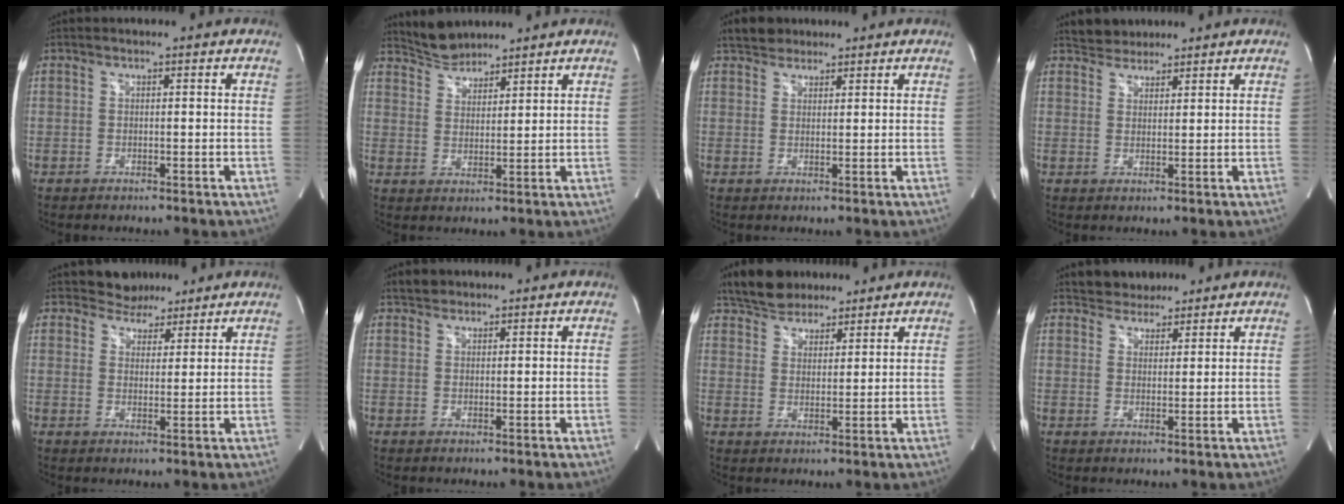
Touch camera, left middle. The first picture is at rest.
{"total": 4.6, "force": [4.5, 1.1, -0.1], "torque": [-0.003, 0.013, 0.089]}
{"total": 3.3, "force": [2.6, 1.9, 0.5], "torque": [-0.013, 0.019, 0.044]}
{"total": 3.4, "force": [3.0, 1.6, 0.1], "torque": [-0.003, 0.016, 0.050]}
{"total": 4.7, "force": [4.1, 2.3, 0.0], "torque": [0.002, 0.005, 0.060]}
{"total": 1.9, "force": [1.5, 1.1, 0.1], "torque": [-0.003, 0.011, 0.024]}
{"total": 8.0, "force": [6.8, 3.4, 2.4], "torque": [-0.038, 0.020, 0.121]}
{"total": 4.5, "force": [3.9, 2.1, 0.6], "torque": [-0.006, 0.013, 0.064]}